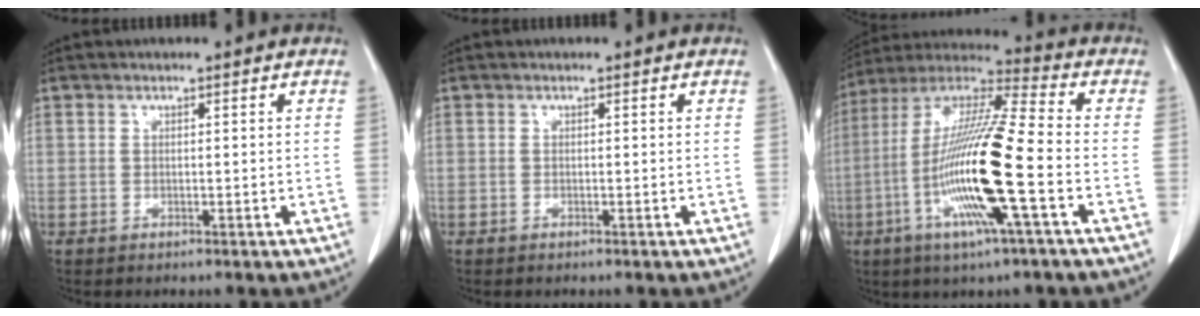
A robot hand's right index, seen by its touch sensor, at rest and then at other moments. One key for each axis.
{"total": 0.0}
{"total": 18.0, "fx": -4.9, "fy": 0.3, "fz": 17.4, "tx": -0.348, "ty": -0.011, "tz": -0.098}